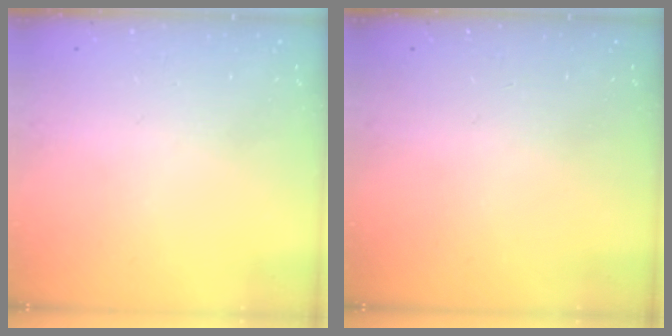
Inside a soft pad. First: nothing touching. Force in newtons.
{"total": 0.0}